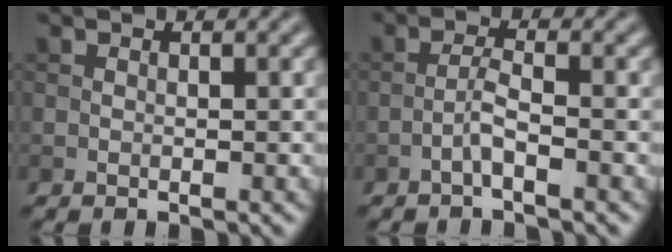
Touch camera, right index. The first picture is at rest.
{"total": 1.9, "force": [-1.1, 0.1, 1.5], "torque": [-0.031, 0.009, -0.026]}